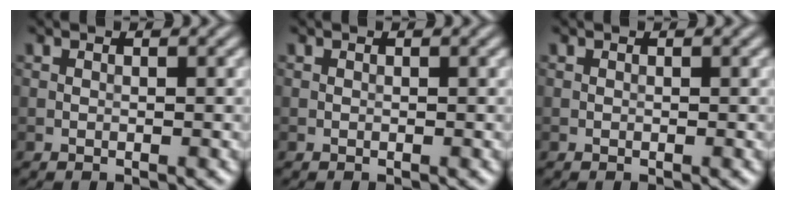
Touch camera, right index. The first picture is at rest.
{"total": 0.0}
{"total": 0.0}